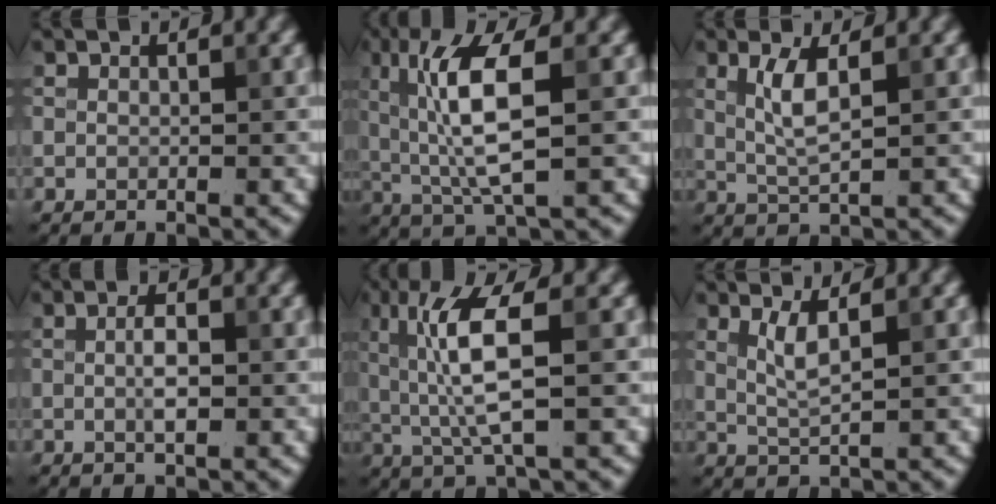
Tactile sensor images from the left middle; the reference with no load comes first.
{"total": 7.0, "force": [1.0, 1.8, 6.7], "torque": [-0.134, 0.001, 0.023]}
{"total": 3.1, "force": [0.8, 0.7, 2.9], "torque": [-0.065, 0.000, 0.018]}
{"total": 2.1, "force": [0.0, 0.7, 2.0], "torque": [-0.040, 0.001, -0.002]}
{"total": 6.3, "force": [0.8, 1.3, 6.1], "torque": [-0.130, 0.001, 0.019]}
{"total": 2.4, "force": [0.9, 0.5, 2.1], "torque": [-0.047, -0.004, 0.022]}